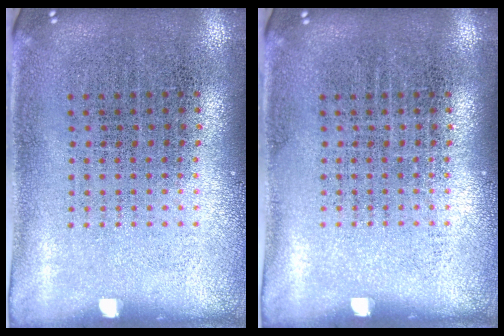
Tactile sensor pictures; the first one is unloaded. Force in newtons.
{"total": 0.0}